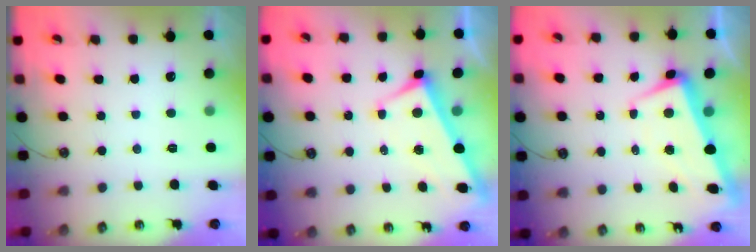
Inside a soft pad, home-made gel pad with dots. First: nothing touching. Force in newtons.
{"total": 2.8, "press": 2.7, "slide": 0.9}
{"total": 1.4, "press": 0.6, "slide": 1.3}